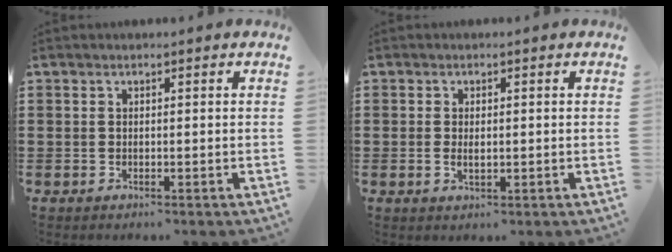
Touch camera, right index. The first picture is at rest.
{"total": 1.6, "force": [0.0, 0.8, 1.4], "torque": [-0.028, 0.004, -0.001]}